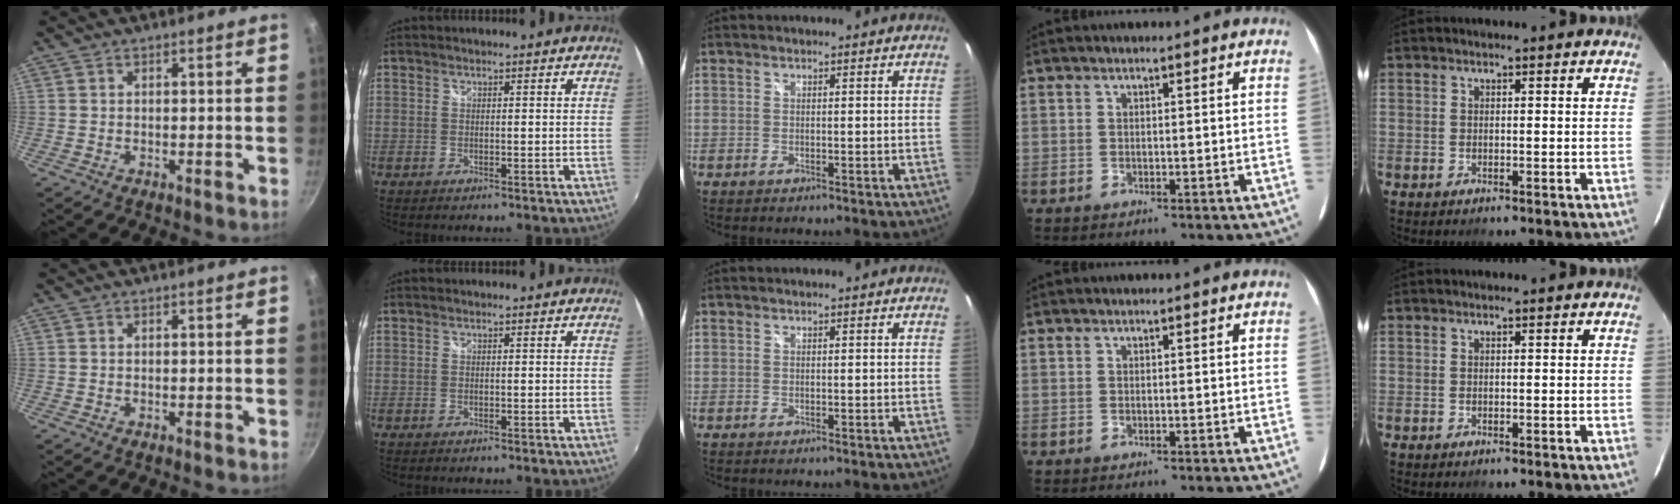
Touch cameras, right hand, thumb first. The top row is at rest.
{}